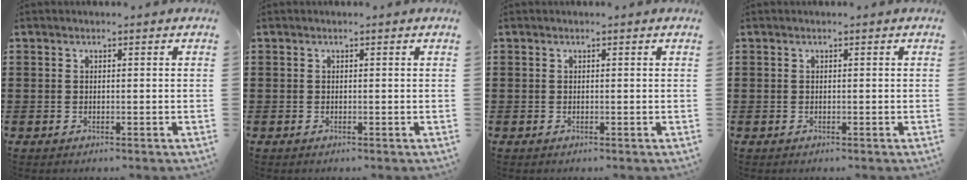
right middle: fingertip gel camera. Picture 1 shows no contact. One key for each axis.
{"total": 0.0}
{"total": 0.0}
{"total": 0.0}